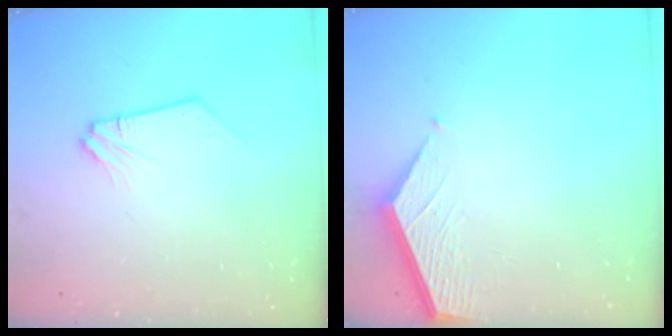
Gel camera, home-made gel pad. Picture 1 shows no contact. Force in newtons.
{"total": 3.6, "press": 3.6, "slide": 0.4}